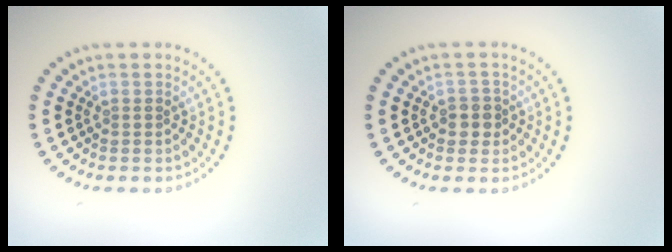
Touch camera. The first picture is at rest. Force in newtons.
{"total": 1.8, "press": 1.7, "slide": 0.7}